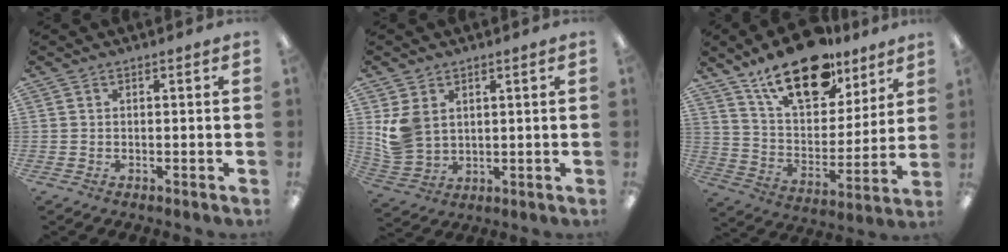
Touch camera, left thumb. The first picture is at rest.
{"total": 7.4, "force": [2.9, 5.7, 3.8], "torque": [-0.078, 0.000, 0.060]}
{"total": 21.0, "force": [14.6, 9.9, 11.4], "torque": [-0.188, -0.077, 0.255]}